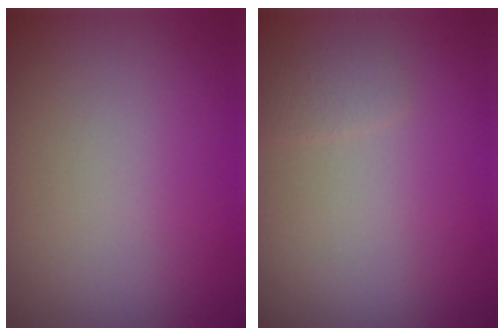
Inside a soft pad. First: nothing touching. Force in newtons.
{"total": 0.9, "press": 0.9, "slide": 0.0}